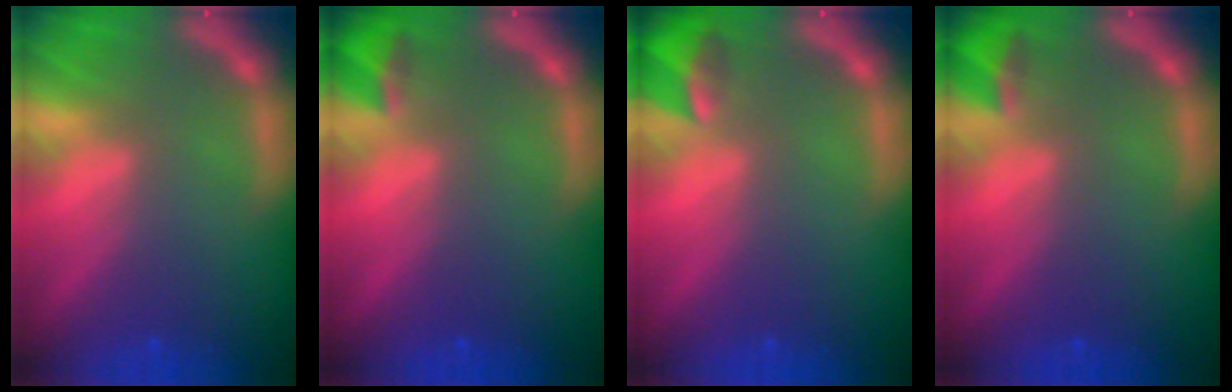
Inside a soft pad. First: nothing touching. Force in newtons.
{"total": 1.9}
{"total": 2.9}
{"total": 1.9}